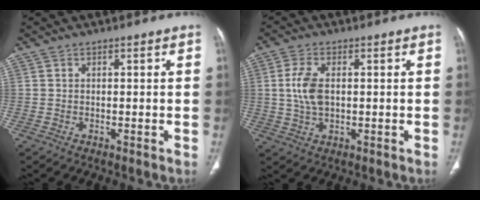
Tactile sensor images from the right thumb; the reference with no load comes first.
{"total": 6.4, "force": [0.7, 3.6, 5.3], "torque": [-0.118, 0.002, 0.013]}